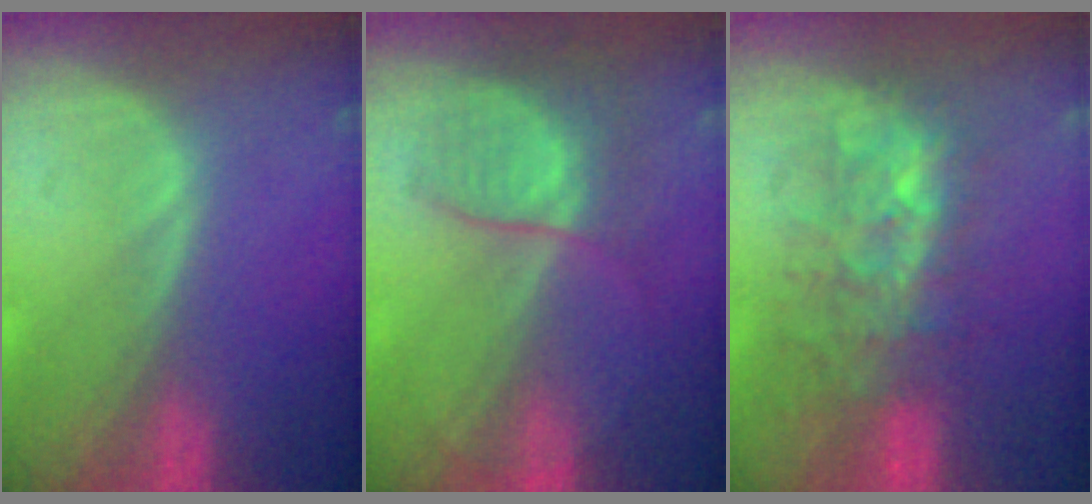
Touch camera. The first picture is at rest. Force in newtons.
{"total": 6.8, "press": 6.0, "slide": 3.3}
{"total": 8.5, "press": 8.5, "slide": 0.3}